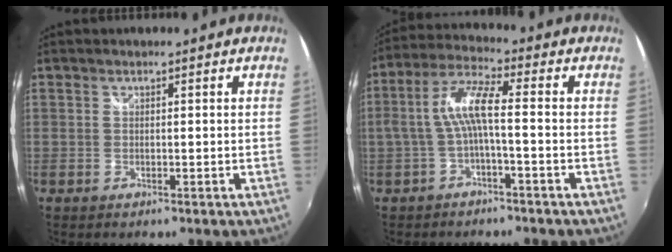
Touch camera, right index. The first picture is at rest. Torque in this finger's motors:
{"motor_torque": [1.17, -0.53, 0.63, 0.15]}